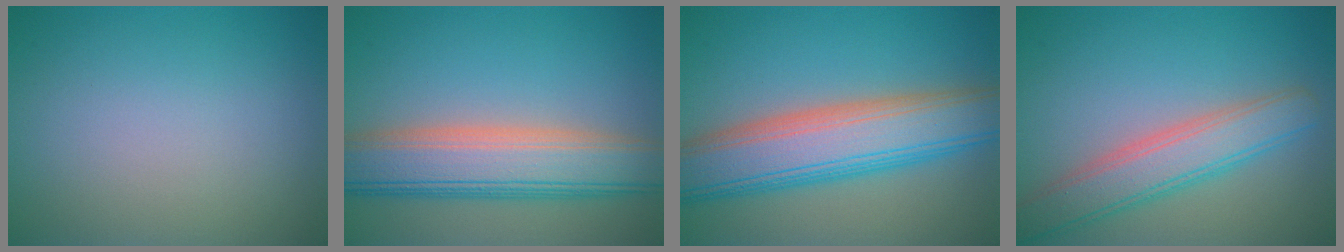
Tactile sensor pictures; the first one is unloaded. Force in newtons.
{"total": 8.4, "press": 8.4, "slide": 0.5}
{"total": 9.7, "press": 9.7, "slide": 0.7}
{"total": 5.1, "press": 5.1, "slide": 0.6}